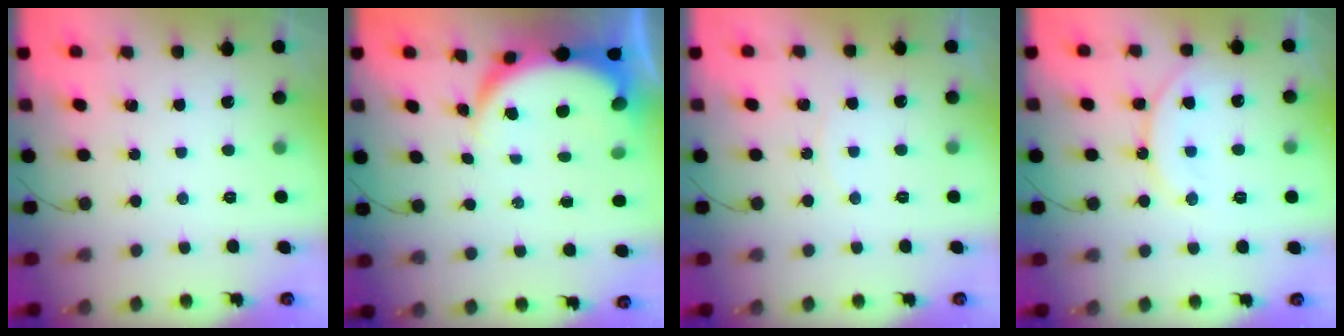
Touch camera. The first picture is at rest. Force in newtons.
{"total": 7.1, "press": 7.0, "slide": 1.5}
{"total": 2.2, "press": 2.1, "slide": 0.4}
{"total": 13.3, "press": 13.2, "slide": 1.4}